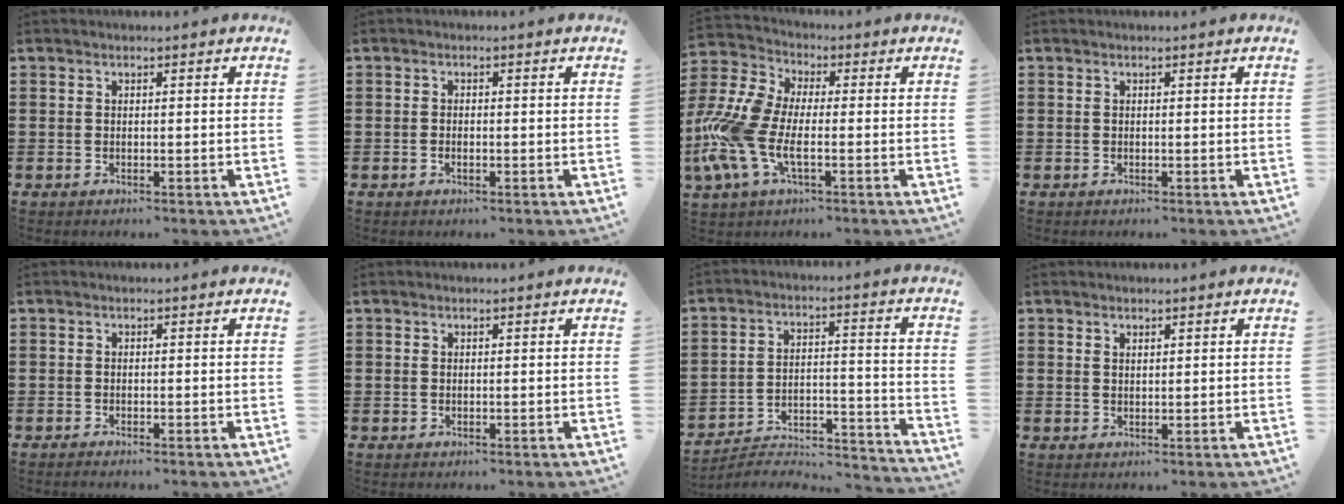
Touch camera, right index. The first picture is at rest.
{"total": 0.7, "force": [-0.3, 0.3, 0.5], "torque": [-0.011, -0.003, -0.005]}
{"total": 10.3, "force": [-2.4, 5.3, 8.5], "torque": [-0.232, -0.016, -0.053]}
{"total": 0.0}
{"total": 0.6, "force": [-0.6, -0.1, 0.0], "torque": [-0.002, -0.003, -0.012]}
{"total": 0.0}
{"total": 4.3, "force": [-4.1, 0.9, 1.0], "torque": [-0.021, -0.002, -0.087]}
{"total": 0.9, "force": [0.8, 0.3, 0.2], "torque": [-0.006, 0.001, 0.015]}